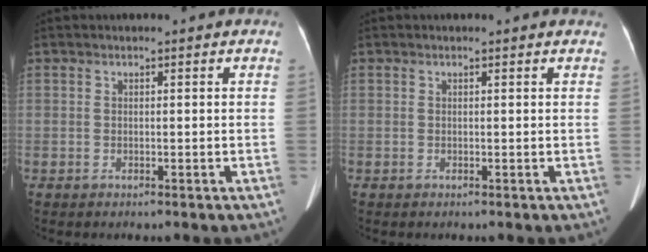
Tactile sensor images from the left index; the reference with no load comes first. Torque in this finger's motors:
{"motor_torque": [-0.10, -0.08, 0.06, -0.01]}